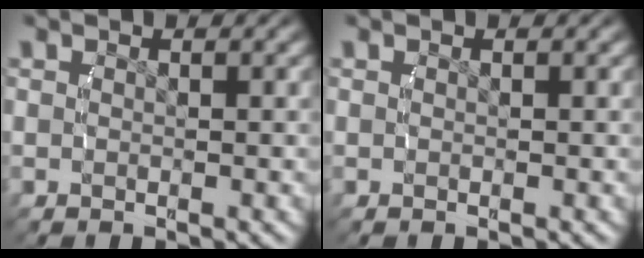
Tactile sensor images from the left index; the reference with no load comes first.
{"total": 0.0}